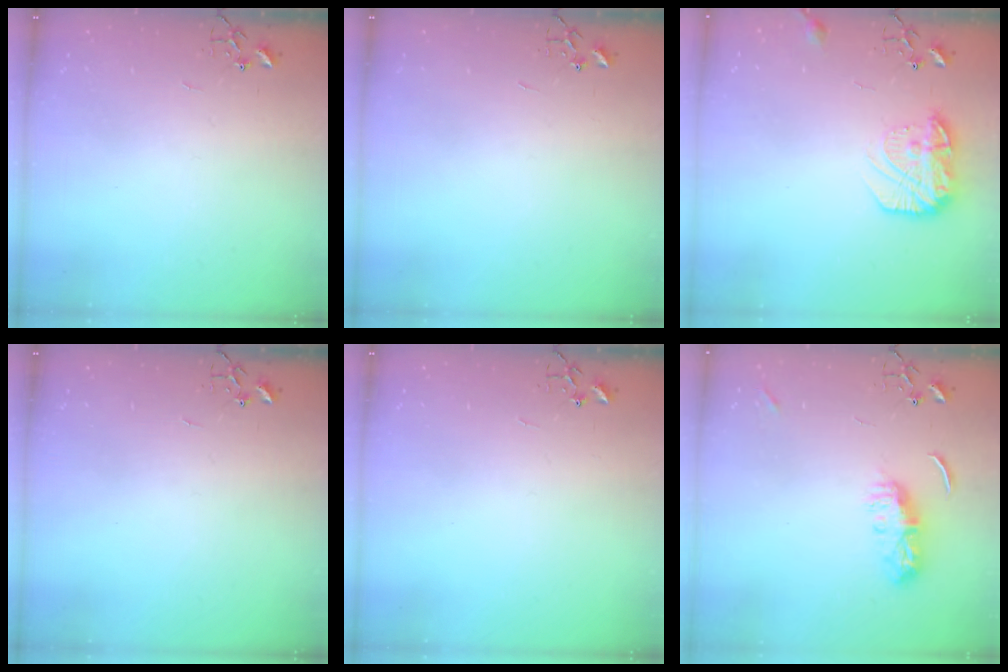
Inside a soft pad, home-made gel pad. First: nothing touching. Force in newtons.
{"total": 0.0}
{"total": 13.9, "press": 13.8, "slide": 0.8}
{"total": 0.0}
{"total": 0.0}
{"total": 7.4, "press": 7.4, "slide": 0.5}